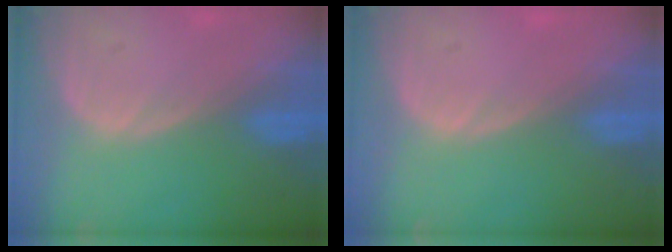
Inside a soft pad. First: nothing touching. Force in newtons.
{"total": 0.7, "press": 0.1, "slide": 0.7}